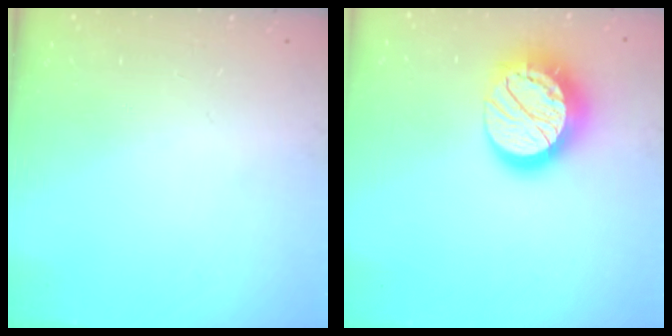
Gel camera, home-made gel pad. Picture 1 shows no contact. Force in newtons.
{"total": 16.9, "press": 16.9, "slide": 0.9}